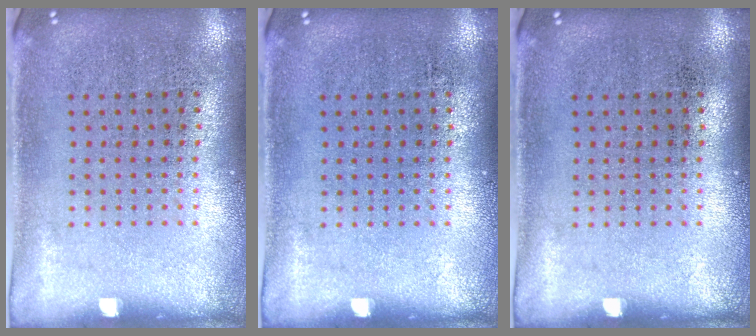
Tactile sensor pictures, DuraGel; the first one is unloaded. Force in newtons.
{"total": 0.0}
{"total": 0.0}